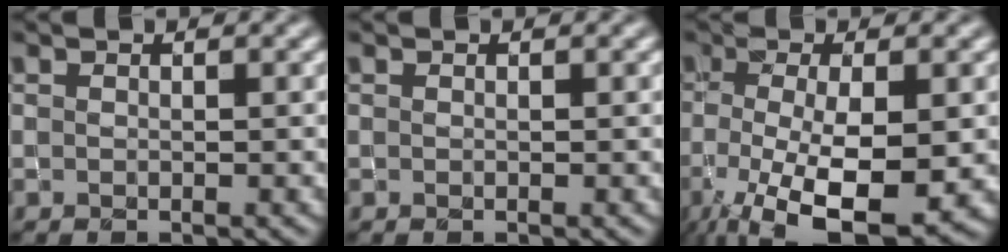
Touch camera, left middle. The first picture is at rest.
{"total": 0.0}
{"total": 9.8, "force": [-3.2, 3.4, 8.6], "torque": [-0.163, -0.022, -0.044]}